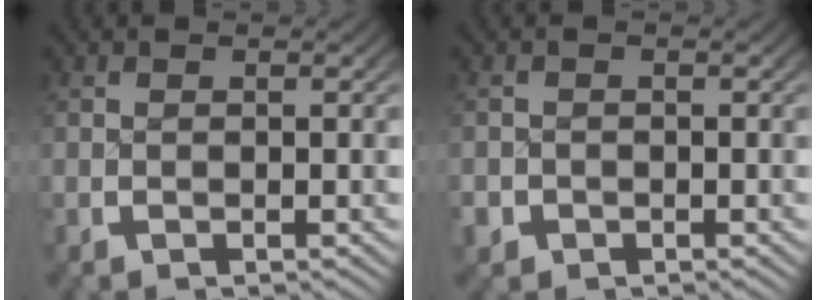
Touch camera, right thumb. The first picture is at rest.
{"total": 1.8, "force": [-1.1, 1.4, 0.2], "torque": [-0.010, -0.010, -0.017]}